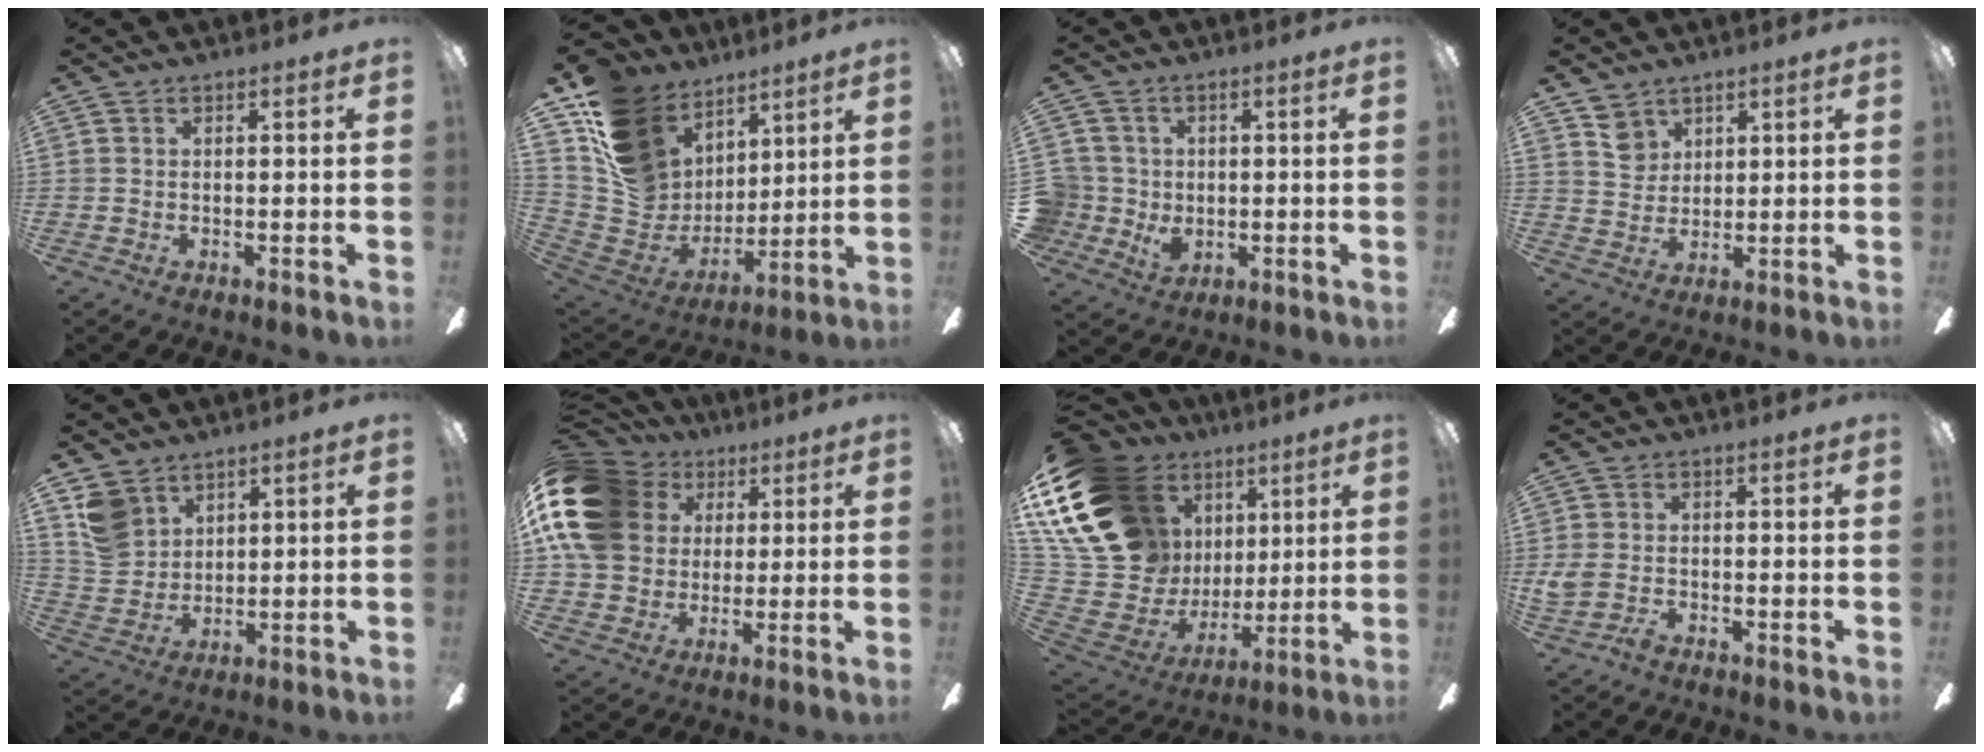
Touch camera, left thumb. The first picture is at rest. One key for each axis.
{"total": 18.6, "fx": 9.3, "fy": 14.5, "fz": 7.2, "tx": -0.150, "ty": -0.049, "tz": 0.194}
{"total": 6.5, "fx": 0.1, "fy": 6.4, "fz": 1.4, "tx": -0.050, "ty": -0.004, "tz": 0.007}
{"total": 6.0, "fx": 4.1, "fy": 4.2, "fz": 1.2, "tx": -0.010, "ty": -0.016, "tz": 0.073}
{"total": 8.3, "fx": 4.9, "fy": 6.3, "fz": 2.3, "tx": -0.047, "ty": -0.015, "tz": 0.100}
{"total": 19.2, "fx": 4.5, "fy": 15.6, "fz": 10.3, "tx": -0.202, "ty": -0.001, "tz": 0.086}
{"total": 23.8, "fx": 10.8, "fy": 17.0, "fz": 12.7, "tx": -0.281, "ty": -0.080, "tz": 0.234}
{"total": 3.3, "fx": -1.9, "fy": 1.6, "fz": 2.2, "tx": -0.056, "ty": 0.002, "tz": -0.038}